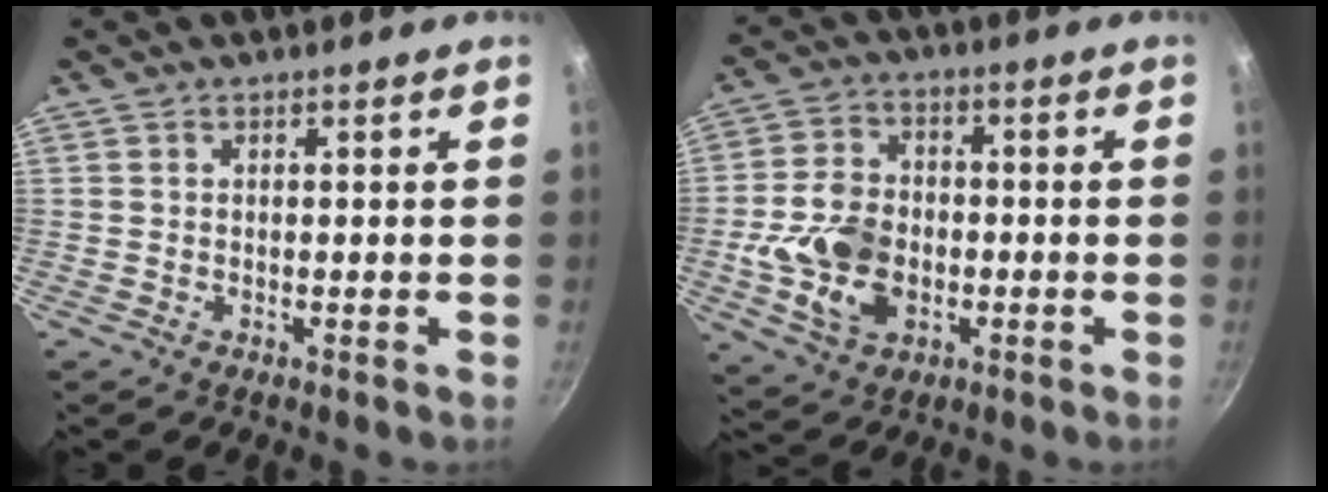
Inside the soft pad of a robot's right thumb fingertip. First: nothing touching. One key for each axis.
{"total": 12.8, "fx": -2.6, "fy": 9.1, "fz": 8.6, "tx": -0.147, "ty": 0.016, "tz": -0.047}